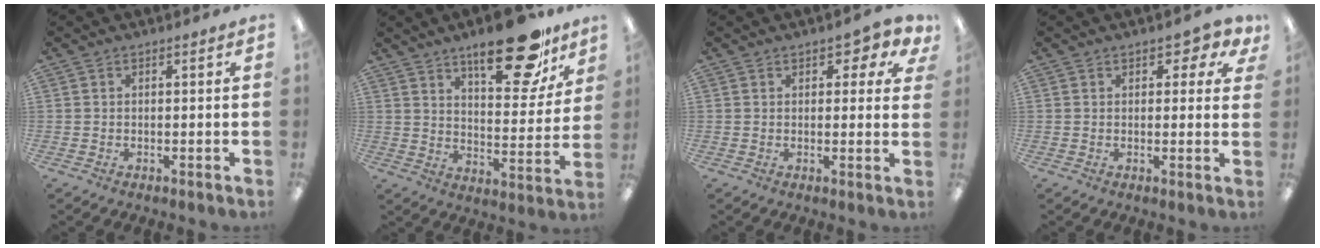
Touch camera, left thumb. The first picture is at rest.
{"total": 20.5, "force": [14.0, 7.8, 12.8], "torque": [-0.169, -0.081, 0.223]}
{"total": 3.7, "force": [2.1, 2.0, 2.3], "torque": [-0.024, -0.002, 0.033]}
{"total": 3.5, "force": [2.0, 2.0, 2.0], "torque": [-0.019, -0.002, 0.031]}